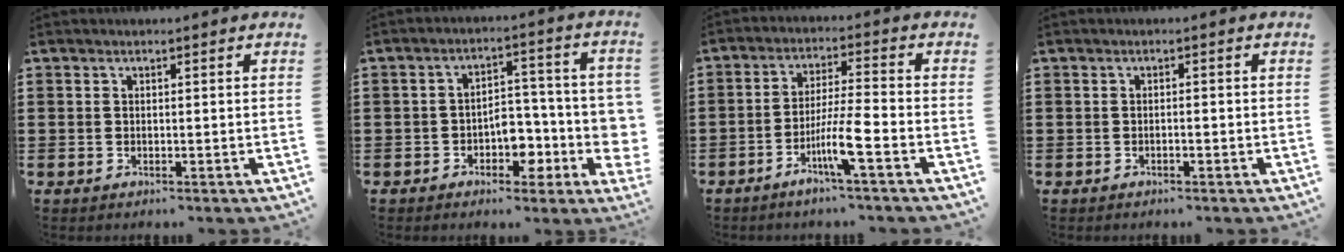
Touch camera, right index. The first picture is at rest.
{"total": 6.1, "force": [-2.4, 3.9, 4.0], "torque": [-0.055, 0.008, -0.047]}
{"total": 6.7, "force": [-3.4, -0.1, 5.7], "torque": [-0.117, -0.012, -0.067]}
{"total": 0.7, "force": [-0.4, 0.1, 0.6], "torque": [-0.012, -0.005, -0.006]}